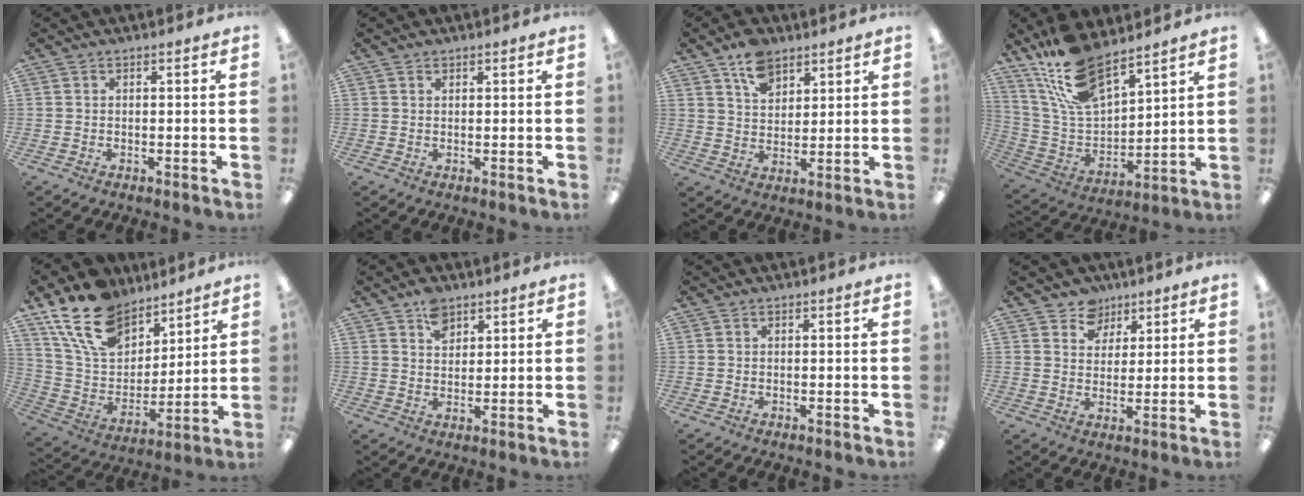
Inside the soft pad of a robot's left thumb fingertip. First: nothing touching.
{"total": 0.7, "force": [0.6, 0.3, 0.1], "torque": [-0.003, 0.000, 0.011]}
{"total": 8.1, "force": [5.7, 4.8, 3.3], "torque": [-0.061, -0.021, 0.105]}
{"total": 17.5, "force": [13.1, 7.0, 9.3], "torque": [-0.195, -0.066, 0.240]}
{"total": 18.5, "force": [13.1, 10.5, 7.8], "torque": [-0.163, -0.068, 0.246]}
{"total": 5.6, "force": [3.5, 3.6, 2.4], "torque": [-0.035, -0.010, 0.063]}
{"total": 0.0}
{"total": 6.6, "force": [4.4, 4.9, 0.4], "torque": [-0.003, -0.028, 0.081]}